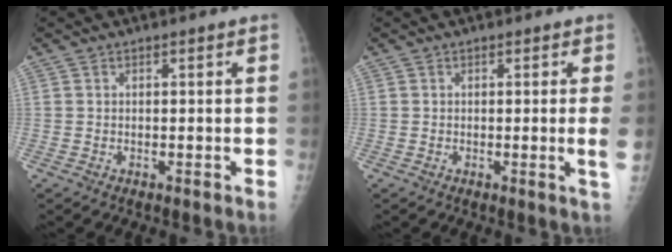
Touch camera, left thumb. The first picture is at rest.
{"total": 2.8, "force": [0.1, -0.9, 2.6], "torque": [-0.045, -0.008, -0.002]}